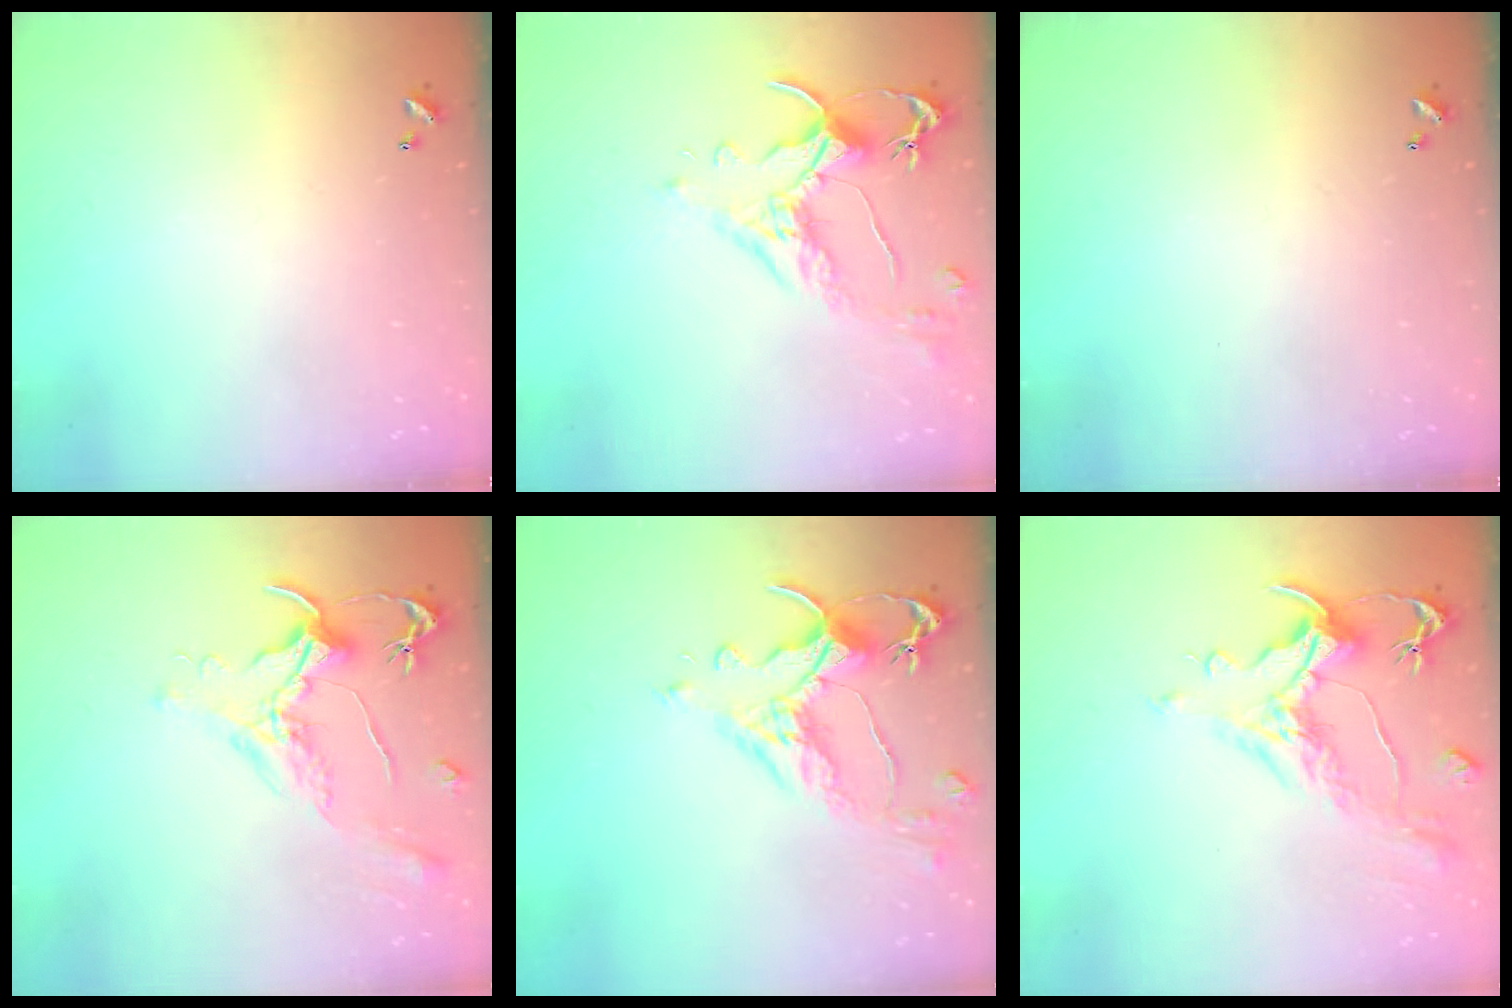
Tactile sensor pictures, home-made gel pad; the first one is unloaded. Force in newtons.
{"total": 2.5, "press": 2.1, "slide": 1.3}
{"total": 0.0}
{"total": 1.6, "press": 1.5, "slide": 0.7}
{"total": 6.2, "press": 6.0, "slide": 1.6}
{"total": 1.6, "press": 0.7, "slide": 1.4}